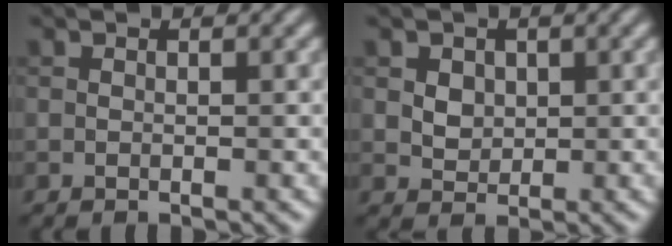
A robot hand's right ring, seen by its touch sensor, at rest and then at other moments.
{"total": 2.6, "force": [1.0, 1.9, 1.3], "torque": [-0.035, 0.006, 0.027]}